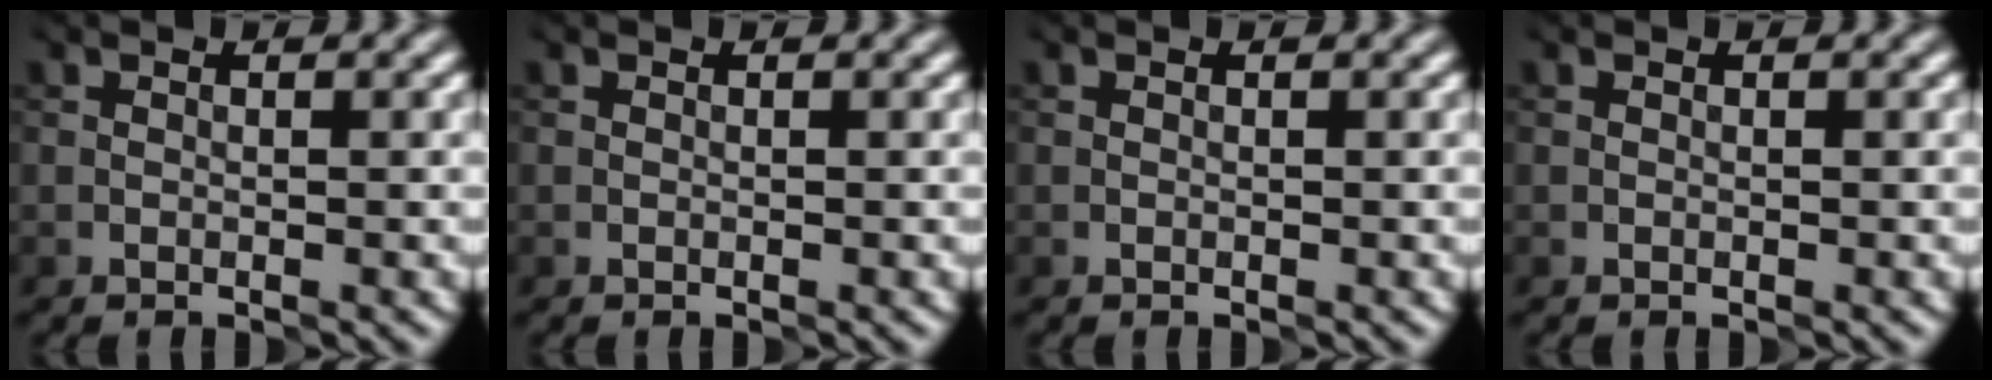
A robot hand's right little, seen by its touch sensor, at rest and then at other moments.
{"total": 0.0}
{"total": 0.0}
{"total": 0.0}